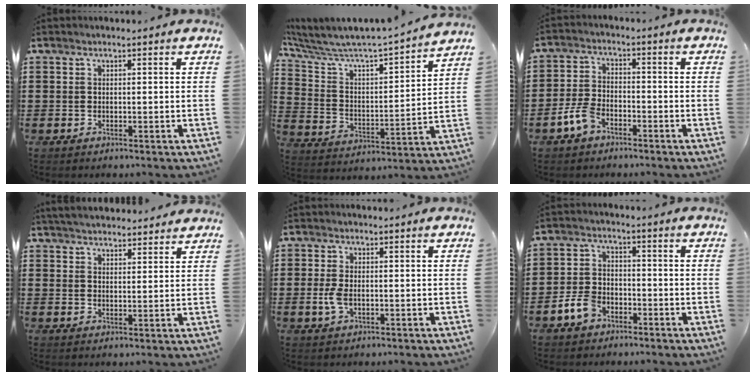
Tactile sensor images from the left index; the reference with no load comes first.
{"total": 5.1, "force": [4.8, 0.5, 1.7], "torque": [-0.062, -0.053, 0.073]}
{"total": 4.9, "force": [-3.0, 2.4, 3.0], "torque": [-0.077, 0.005, -0.063]}
{"total": 3.8, "force": [3.8, 0.1, 0.4], "torque": [-0.019, -0.012, 0.071]}
{"total": 3.0, "force": [-0.5, 1.5, 2.6], "torque": [-0.062, -0.003, -0.012]}
{"total": 4.8, "force": [-2.9, 2.9, 2.6], "torque": [-0.065, 0.005, -0.059]}